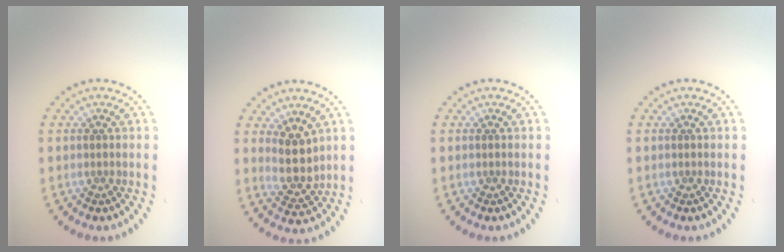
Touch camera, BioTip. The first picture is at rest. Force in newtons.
{"total": 3.0, "press": 2.6, "slide": 1.4}
{"total": 0.0}
{"total": 0.0}